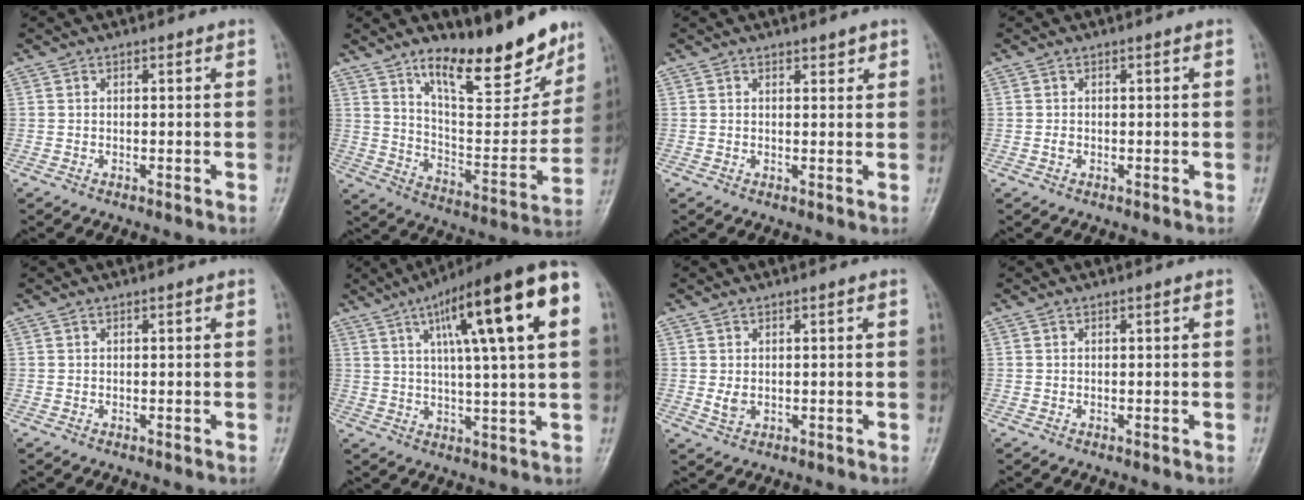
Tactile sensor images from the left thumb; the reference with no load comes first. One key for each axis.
{"total": 20.1, "fx": 14.2, "fy": 6.4, "fz": 12.7, "tx": -0.139, "ty": -0.092, "tz": 0.231}
{"total": 1.6, "fx": 1.2, "fy": 0.7, "fz": 0.9, "tx": -0.004, "ty": -0.007, "tz": 0.015}
{"total": 0.6, "fx": -0.1, "fy": 0.5, "fz": 0.2, "tx": -0.001, "ty": 0.005, "tz": -0.003}
{"total": 0.0}
{"total": 19.7, "fx": 7.0, "fy": 3.0, "fz": 18.1, "tx": -0.270, "ty": 0.008, "tz": 0.100}
{"total": 2.0, "fx": 0.3, "fy": 1.5, "fz": 1.3, "tx": -0.022, "ty": -0.001, "tz": 0.010}
{"total": 0.0}